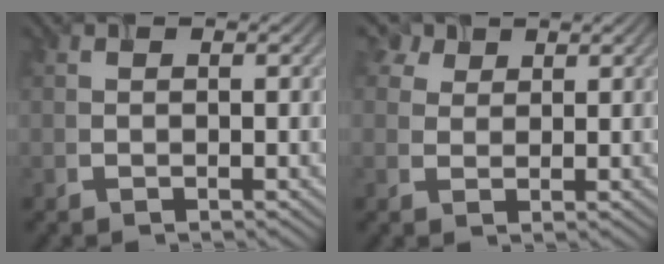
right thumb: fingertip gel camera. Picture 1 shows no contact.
{"total": 2.9, "force": [1.9, 1.9, 1.1], "torque": [-0.027, 0.012, 0.044]}